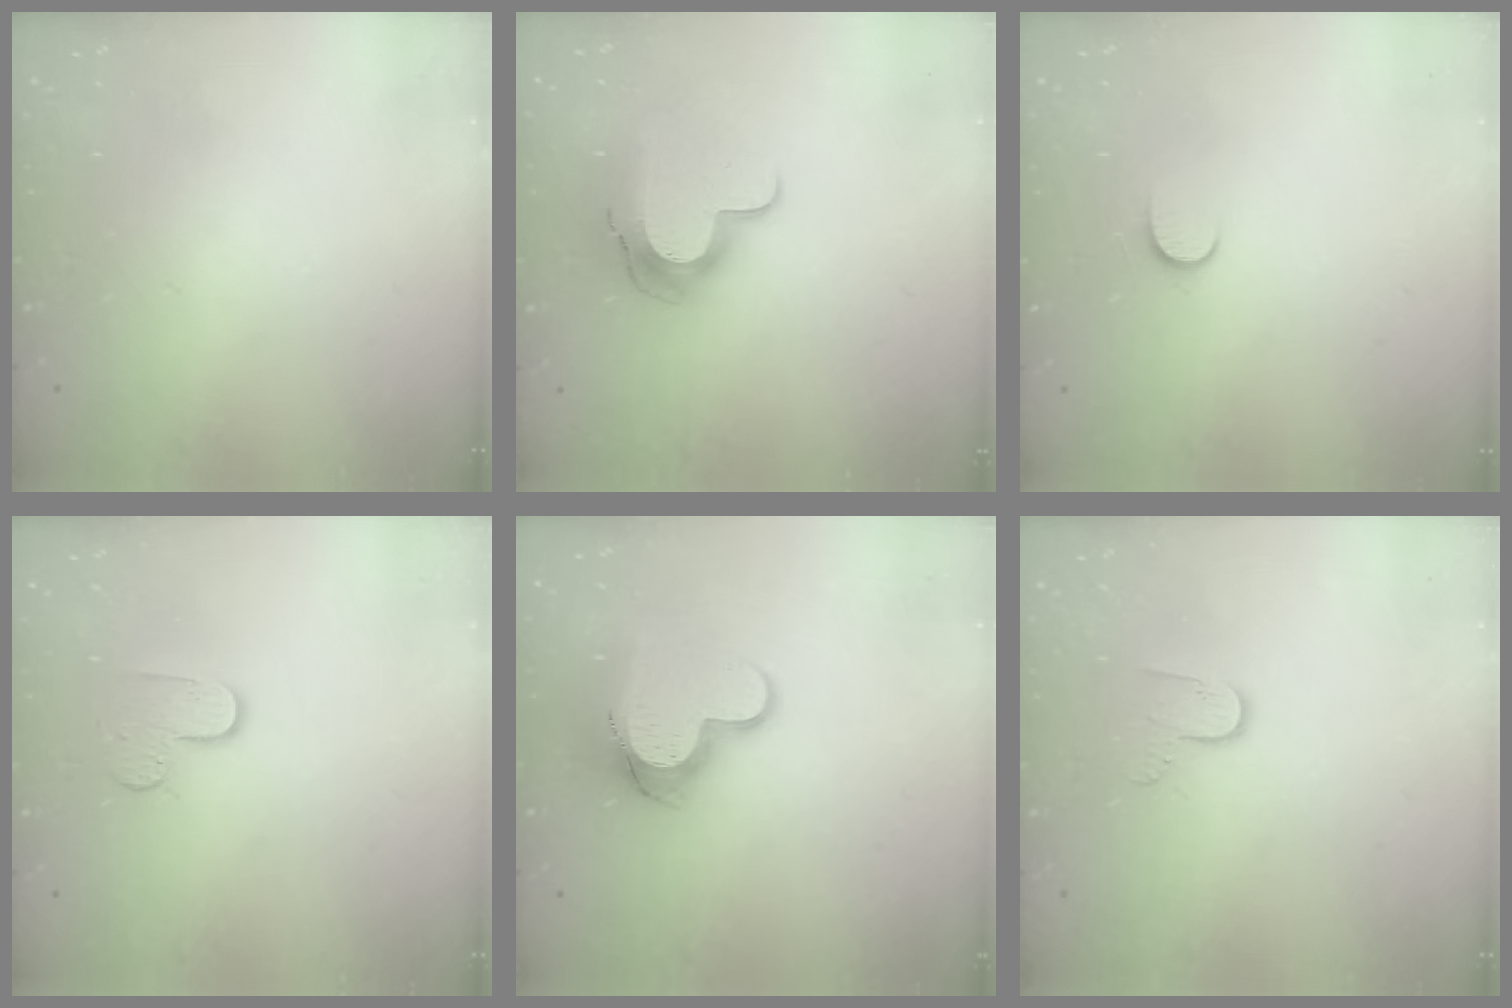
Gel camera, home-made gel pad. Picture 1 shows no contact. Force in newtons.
{"total": 12.1, "press": 12.0, "slide": 0.9}
{"total": 5.3, "press": 5.3, "slide": 0.5}
{"total": 7.4, "press": 7.4, "slide": 0.7}
{"total": 12.7, "press": 12.7, "slide": 1.4}
{"total": 5.2, "press": 5.2, "slide": 0.4}